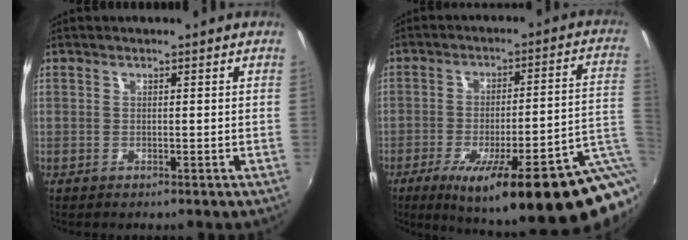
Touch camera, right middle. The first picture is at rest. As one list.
[{"total": 25.9, "force": [-14.2, 3.3, 21.4], "torque": [-0.286, -0.038, -0.194]}]